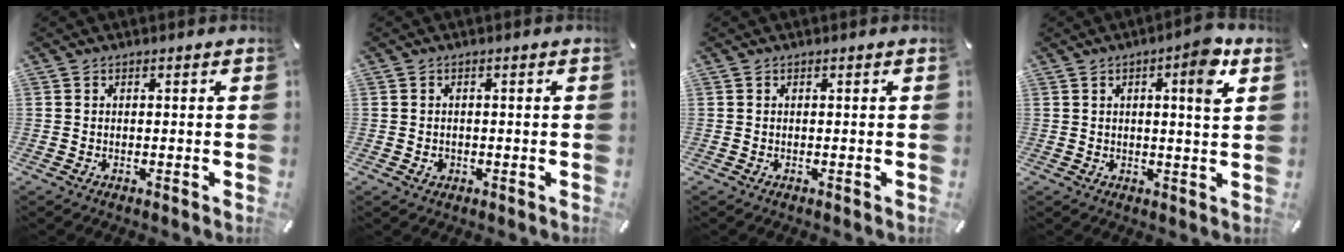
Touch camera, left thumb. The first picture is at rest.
{"total": 1.5, "force": [-0.3, 1.3, 0.7], "torque": [-0.007, 0.001, -0.009]}
{"total": 0.0}
{"total": 7.3, "force": [2.9, 1.3, 6.6], "torque": [-0.084, -0.015, 0.036]}